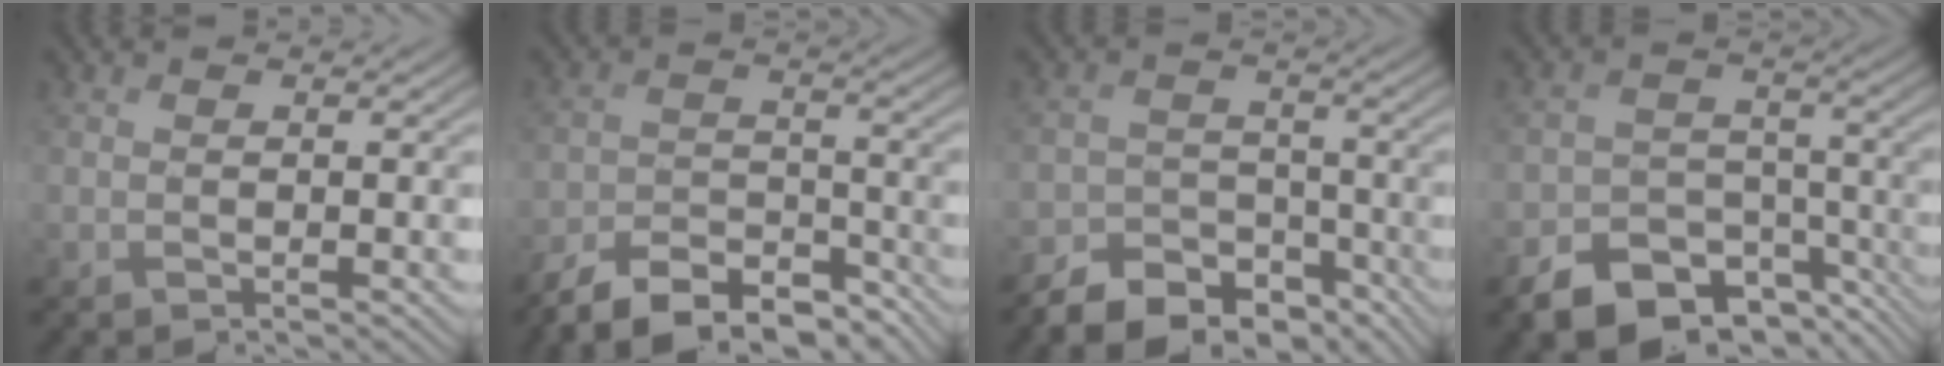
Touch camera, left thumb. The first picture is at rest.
{"total": 10.8, "force": [-9.0, 4.4, 4.0], "torque": [-0.060, -0.018, -0.151]}
{"total": 9.0, "force": [-7.2, 5.0, 2.1], "torque": [-0.024, -0.016, -0.114]}
{"total": 9.9, "force": [-6.1, 6.5, 4.3], "torque": [-0.067, -0.029, -0.101]}